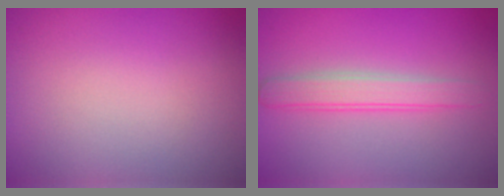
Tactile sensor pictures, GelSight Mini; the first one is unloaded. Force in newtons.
{"total": 2.7, "press": 2.7, "slide": 0.1}